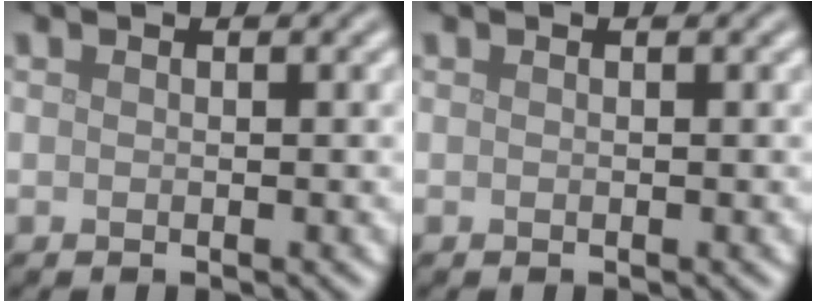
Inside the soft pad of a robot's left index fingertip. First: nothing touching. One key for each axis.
{"total": 0.0}